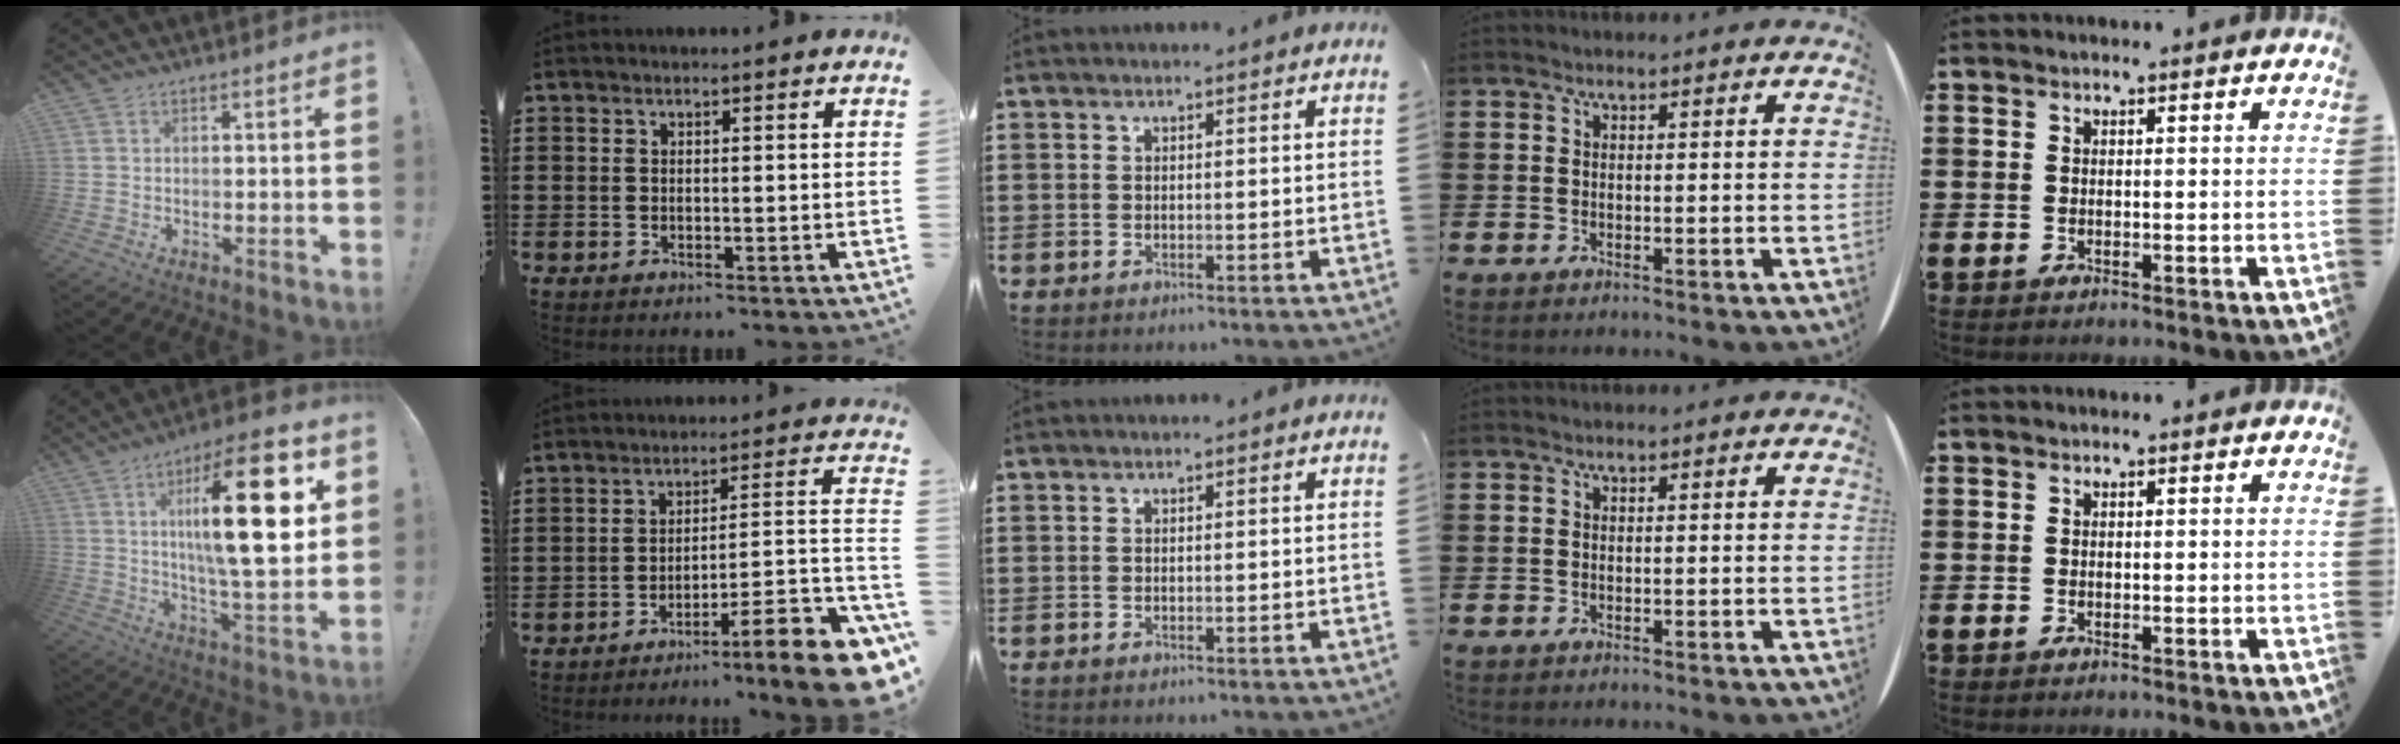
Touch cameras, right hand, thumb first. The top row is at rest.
{"thumb": {"total": 24.2, "force": [6.1, 6.5, 22.5], "torque": [-0.359, -0.018, 0.079]}, "index": {"total": 9.6, "force": [-7.1, 0.6, 6.4], "torque": [-0.075, 0.000, -0.140]}}